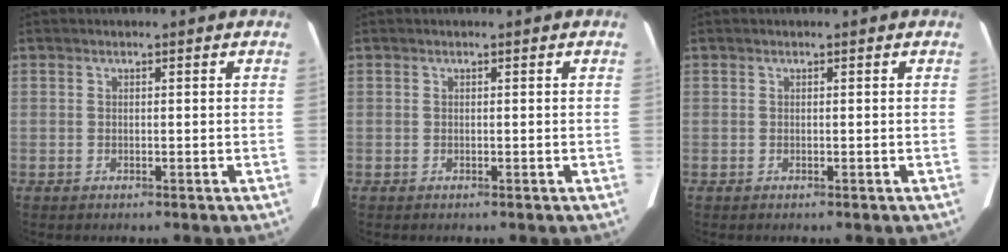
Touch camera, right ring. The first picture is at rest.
{"total": 0.0}
{"total": 0.0}